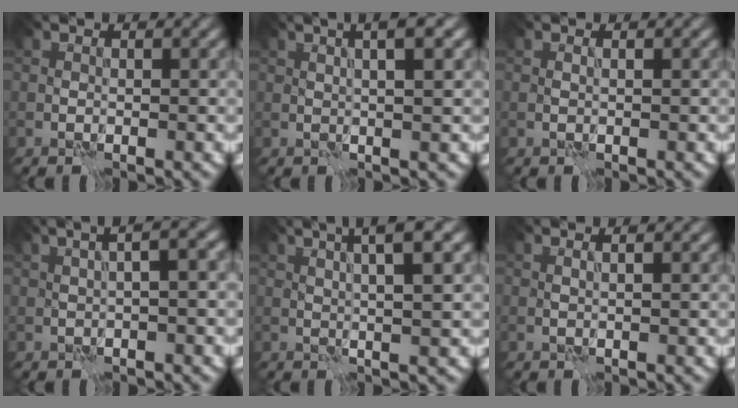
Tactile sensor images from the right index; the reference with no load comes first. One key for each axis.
{"total": 4.8, "fx": 2.1, "fy": 1.5, "fz": 4.1, "tx": -0.037, "ty": 0.023, "tz": 0.009}
{"total": 0.9, "fx": 0.6, "fy": 0.2, "fz": 0.7, "tx": -0.012, "ty": -0.001, "tz": 0.001}
{"total": 5.4, "fx": 1.7, "fy": 2.0, "fz": 4.7, "tx": -0.045, "ty": 0.030, "tz": 0.007}
{"total": 5.5, "fx": 2.2, "fy": 1.1, "fz": 4.9, "tx": -0.060, "ty": 0.021, "tz": 0.032}
{"total": 1.8, "fx": 1.1, "fy": 0.6, "fz": 1.3, "tx": -0.013, "ty": 0.000, "tz": -0.001}